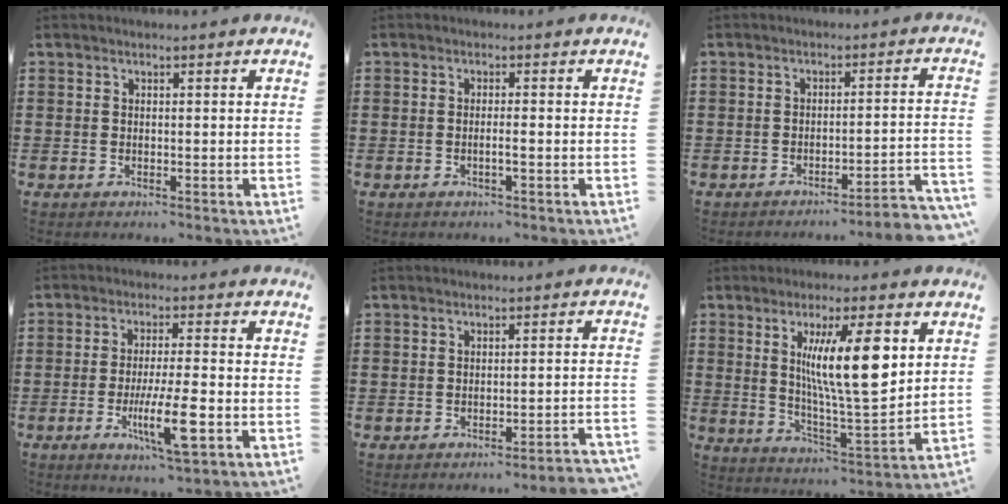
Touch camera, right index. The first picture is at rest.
{"total": 1.5, "force": [-0.6, -0.1, 1.4], "torque": [-0.023, -0.003, -0.012]}
{"total": 3.2, "force": [-2.8, -0.4, 1.5], "torque": [-0.029, -0.010, -0.060]}
{"total": 9.3, "force": [-3.0, 1.4, 8.6], "torque": [-0.163, -0.015, -0.055]}
{"total": 2.3, "force": [-2.1, -0.5, 0.9], "torque": [-0.016, -0.004, -0.044]}
{"total": 13.1, "force": [4.2, 2.6, 12.1], "torque": [-0.219, -0.001, 0.064]}